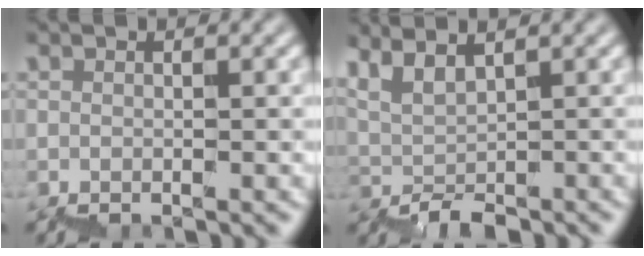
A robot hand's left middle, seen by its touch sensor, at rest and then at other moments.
{"total": 2.4, "force": [1.5, 0.8, 1.7], "torque": [-0.021, 0.008, 0.037]}